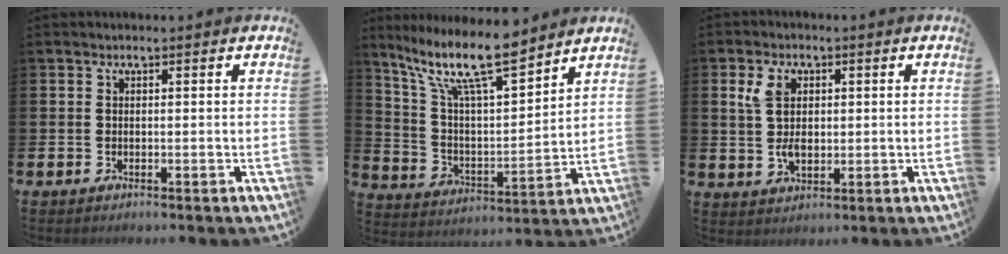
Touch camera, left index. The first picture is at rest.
{"total": 12.8, "force": [10.1, 2.8, 7.3], "torque": [-0.163, -0.047, 0.175]}
{"total": 5.0, "force": [1.6, 3.1, 3.6], "torque": [-0.066, 0.008, 0.025]}